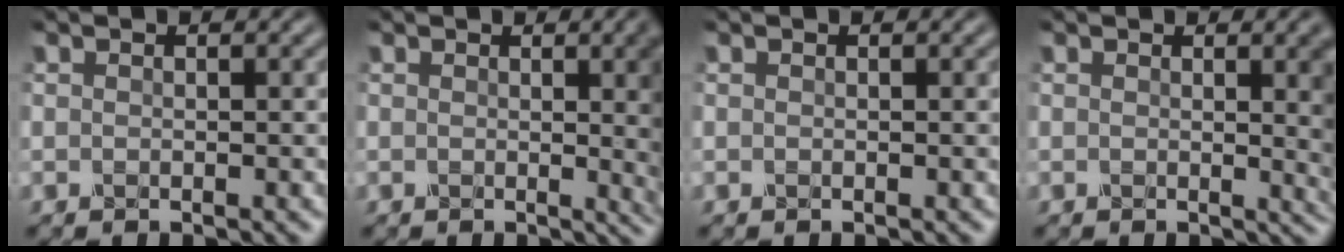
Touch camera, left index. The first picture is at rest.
{"total": 6.6, "force": [0.7, 2.2, 6.2], "torque": [-0.040, 0.002, 0.007]}
{"total": 0.0}
{"total": 4.6, "force": [0.6, 1.5, 4.3], "torque": [-0.031, 0.001, 0.008]}